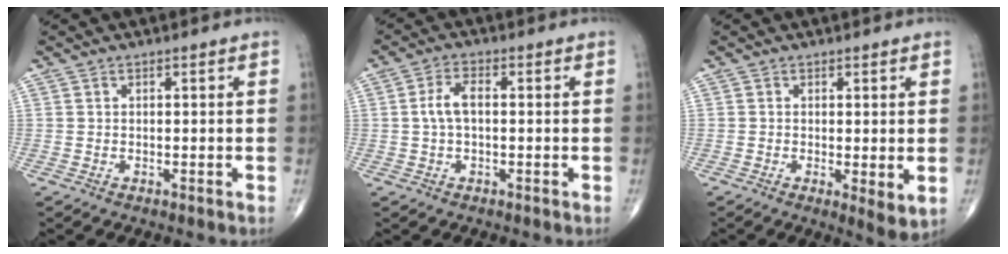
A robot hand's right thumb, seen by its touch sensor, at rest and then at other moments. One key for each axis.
{"total": 4.3, "fx": 0.1, "fy": 2.2, "fz": 3.7, "tx": -0.082, "ty": 0.014, "tz": -0.001}
{"total": 4.1, "fx": -0.3, "fy": 1.2, "fz": 4.0, "tx": -0.063, "ty": -0.016, "tz": -0.006}